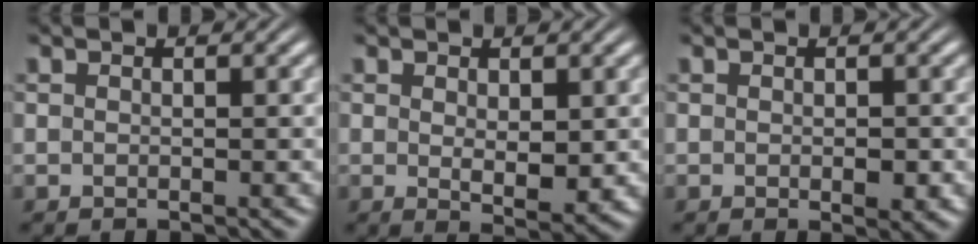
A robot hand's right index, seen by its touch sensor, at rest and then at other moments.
{"total": 2.5, "force": [0.0, 0.8, 2.4], "torque": [-0.035, -0.022, 0.010]}
{"total": 1.5, "force": [-0.3, 0.8, 1.2], "torque": [-0.018, -0.007, -0.005]}